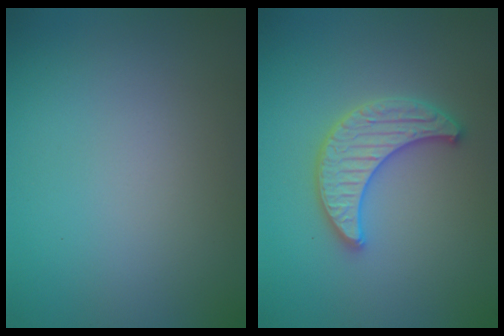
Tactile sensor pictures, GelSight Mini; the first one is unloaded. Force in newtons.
{"total": 3.4, "press": 3.3, "slide": 0.6}